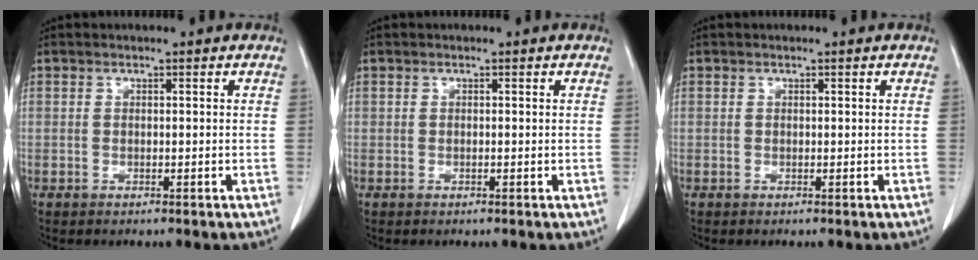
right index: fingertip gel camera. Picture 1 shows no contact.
{"total": 0.0}
{"total": 0.0}